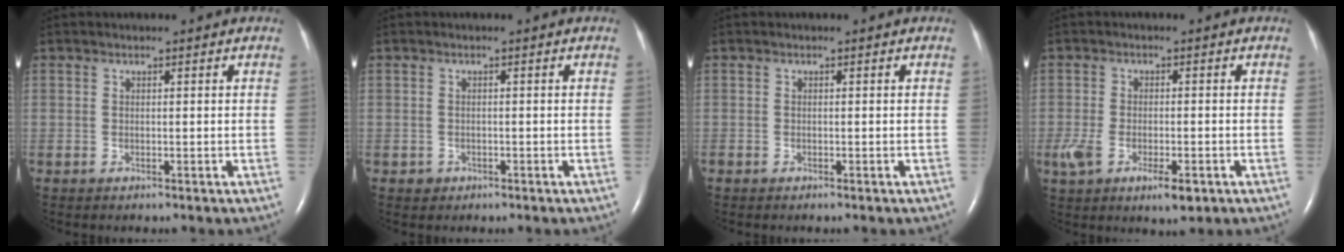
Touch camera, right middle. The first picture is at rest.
{"total": 1.1, "force": [-0.5, 0.9, 0.0], "torque": [-0.002, 0.004, -0.007]}
{"total": 0.0}
{"total": 7.3, "force": [-3.3, 2.7, 5.9], "torque": [-0.106, -0.014, -0.050]}